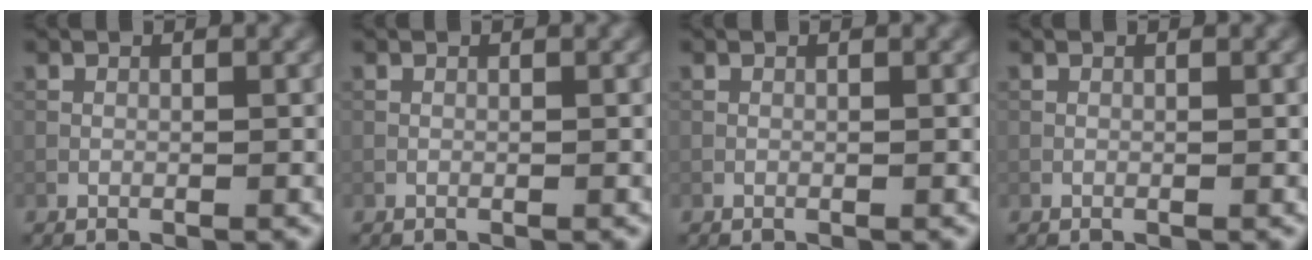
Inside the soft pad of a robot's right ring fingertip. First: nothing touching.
{"total": 0.0}
{"total": 0.0}
{"total": 0.0}